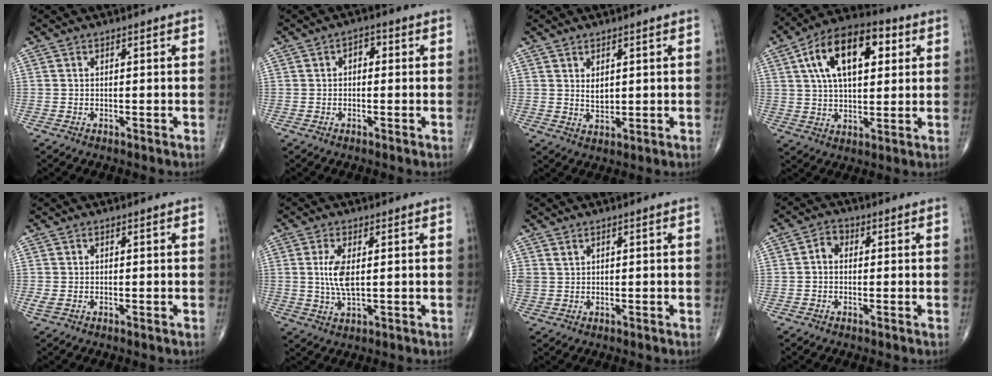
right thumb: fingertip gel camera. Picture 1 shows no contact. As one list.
[{"total": 2.5, "force": [0.3, 1.7, 1.9], "torque": [-0.016, 0.012, -0.001]}, {"total": 2.7, "force": [0.9, 1.6, 2.0], "torque": [-0.026, -0.014, 0.020]}, {"total": 17.4, "force": [5.5, 9.1, 13.9], "torque": [-0.210, 0.009, 0.086]}, {"total": 1.3, "force": [-0.2, 0.6, 1.2], "torque": [-0.033, -0.003, -0.004]}, {"total": 6.0, "force": [0.8, 2.4, 5.4], "torque": [-0.117, -0.009, 0.017]}, {"total": 1.6, "force": [1.0, 1.1, 0.5], "torque": [-0.005, -0.004, 0.021]}, {"total": 2.7, "force": [-0.1, 2.1, 1.7], "torque": [-0.020, 0.012, -0.010]}]